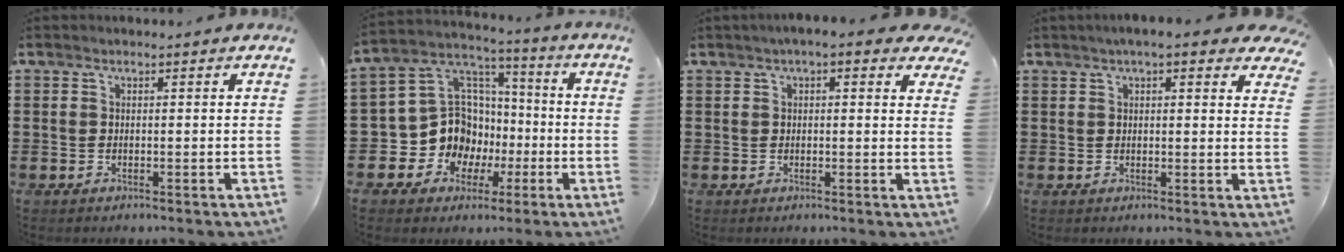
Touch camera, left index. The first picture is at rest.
{"total": 12.1, "force": [-2.5, 11.0, 4.6], "torque": [-0.144, 0.000, -0.037]}
{"total": 2.7, "force": [2.0, 0.4, 1.8], "torque": [-0.043, 0.002, 0.035]}
{"total": 3.8, "force": [3.0, 0.5, 2.3], "torque": [-0.047, -0.001, 0.052]}